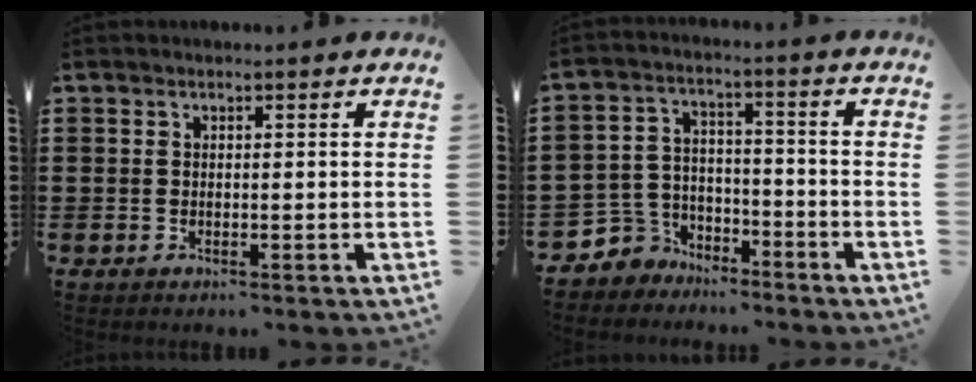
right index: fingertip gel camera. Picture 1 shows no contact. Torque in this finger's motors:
{"motor_torque": [-0.49, 1.51, 0.05, -0.07]}